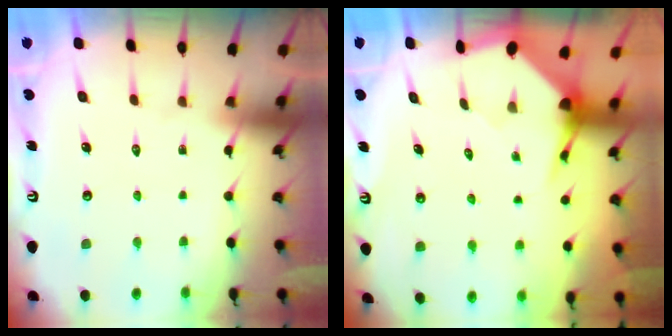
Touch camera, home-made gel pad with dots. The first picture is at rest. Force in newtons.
{"total": 3.7, "press": 3.6, "slide": 0.4}